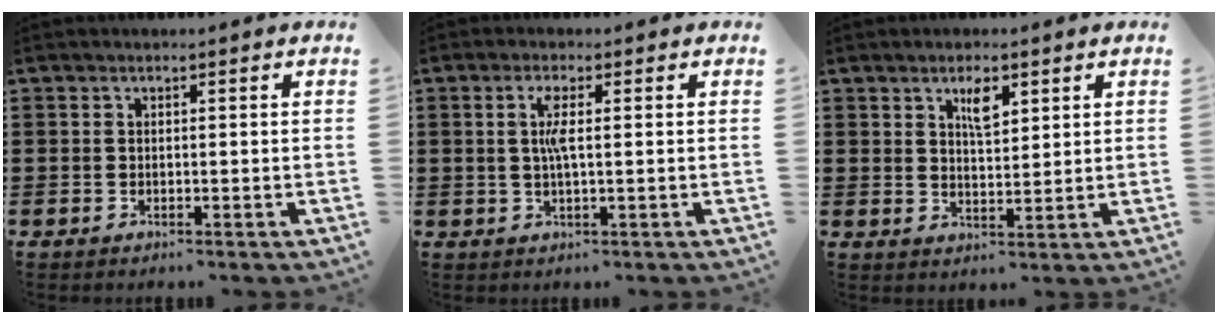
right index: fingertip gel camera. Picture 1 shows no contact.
{"total": 3.2, "force": [0.4, 0.4, 3.1], "torque": [-0.069, -0.005, 0.002]}
{"total": 3.7, "force": [2.1, 1.3, 2.7], "torque": [-0.044, 0.000, 0.033]}